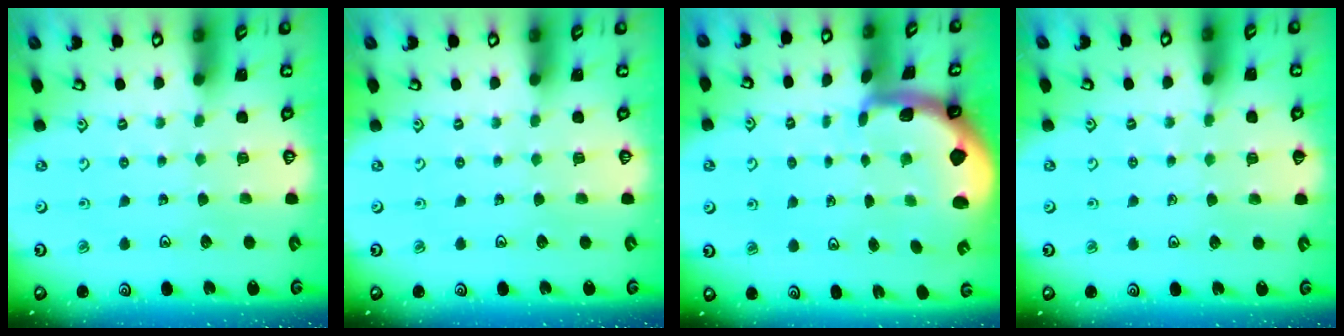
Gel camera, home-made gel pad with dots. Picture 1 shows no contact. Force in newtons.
{"total": 0.0}
{"total": 1.7, "press": 1.7, "slide": 0.4}
{"total": 1.9, "press": 1.9, "slide": 0.3}